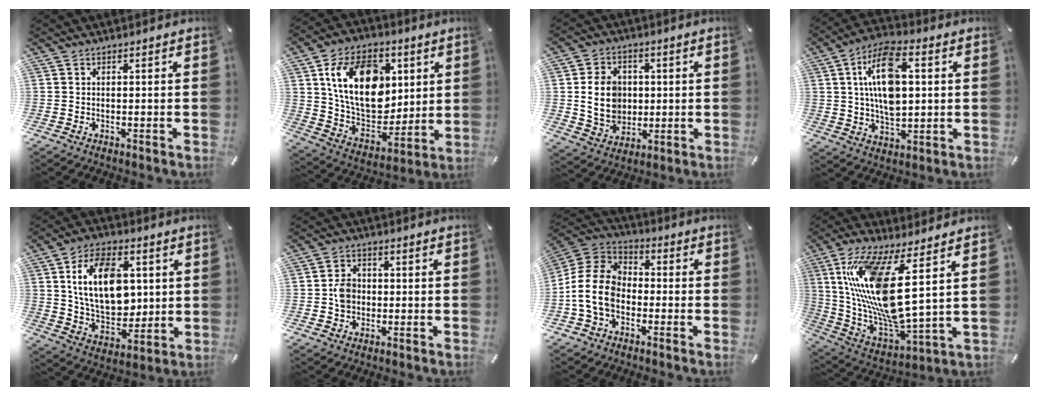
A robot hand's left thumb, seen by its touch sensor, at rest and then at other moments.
{"total": 19.9, "force": [5.6, 14.3, 12.7], "torque": [-0.227, -0.005, 0.104]}
{"total": 10.6, "force": [0.8, 9.1, 5.5], "torque": [-0.114, 0.004, 0.014]}
{"total": 14.3, "force": [2.6, 7.8, 11.6], "torque": [-0.228, 0.000, 0.041]}
{"total": 16.5, "force": [3.8, 11.0, 11.8], "torque": [-0.217, 0.002, 0.067]}
{"total": 5.0, "force": [-0.7, 4.4, 2.4], "torque": [-0.045, 0.012, -0.010]}
{"total": 11.9, "force": [-3.4, 9.0, 6.9], "torque": [-0.170, 0.021, -0.066]}
{"total": 19.6, "force": [7.6, 5.2, 17.3], "torque": [-0.386, -0.056, 0.116]}